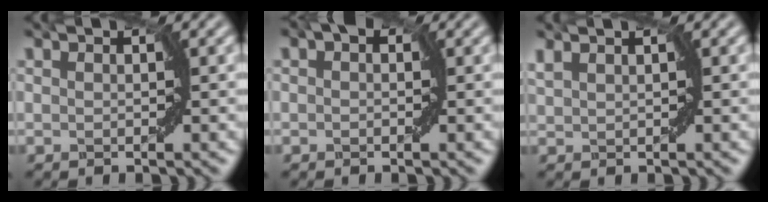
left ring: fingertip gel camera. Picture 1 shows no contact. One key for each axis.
{"total": 1.4, "fx": 0.5, "fy": 0.9, "fz": 1.0, "tx": -0.006, "ty": 0.006, "tz": -0.004}
{"total": 1.1, "fx": 0.9, "fy": 0.3, "fz": 0.6, "tx": -0.013, "ty": 0.004, "tz": 0.020}